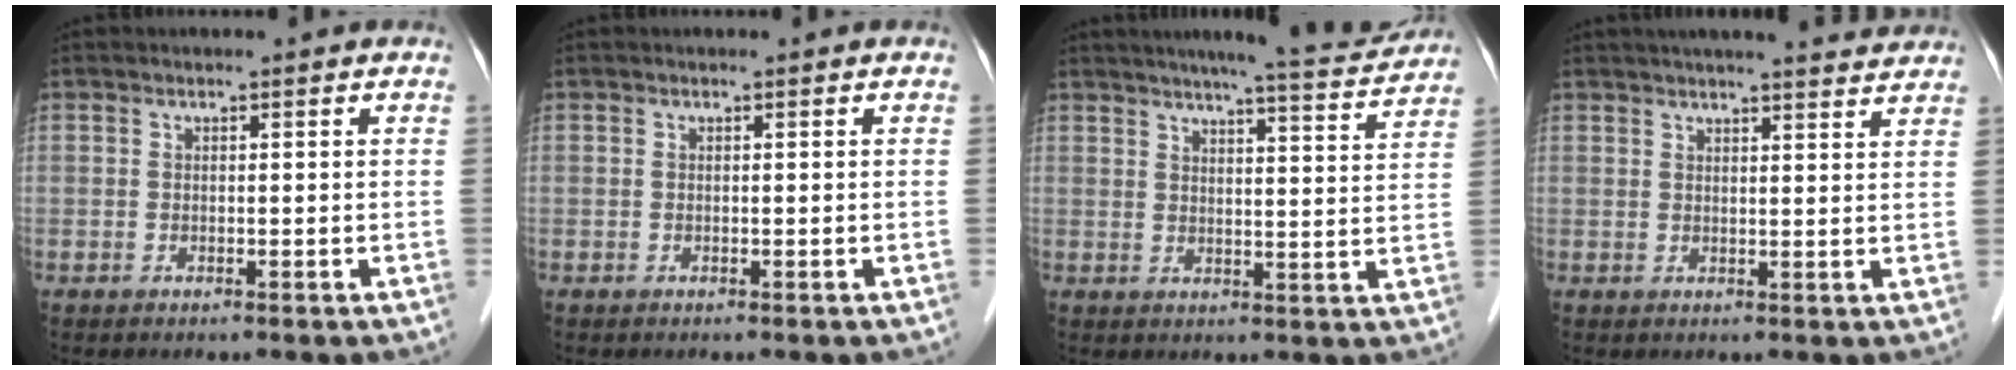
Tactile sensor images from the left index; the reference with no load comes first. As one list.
[{"total": 0.0}, {"total": 11.9, "force": [10.9, 0.2, 4.8], "torque": [-0.067, -0.007, 0.128]}, {"total": 12.2, "force": [11.1, 1.0, 5.0], "torque": [-0.068, 0.015, 0.131]}]